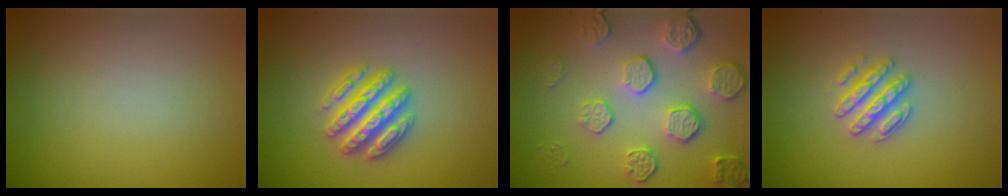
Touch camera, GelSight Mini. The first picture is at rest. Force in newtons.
{"total": 4.7, "press": 4.7, "slide": 0.8}
{"total": 5.7, "press": 4.3, "slide": 3.7}
{"total": 2.8, "press": 2.7, "slide": 0.8}